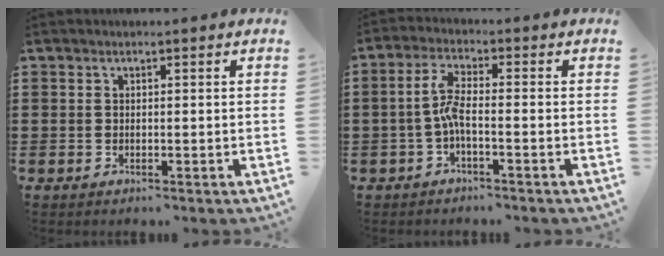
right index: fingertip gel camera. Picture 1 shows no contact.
{"total": 4.6, "force": [-1.3, 1.0, 4.3], "torque": [-0.093, 0.001, -0.031]}